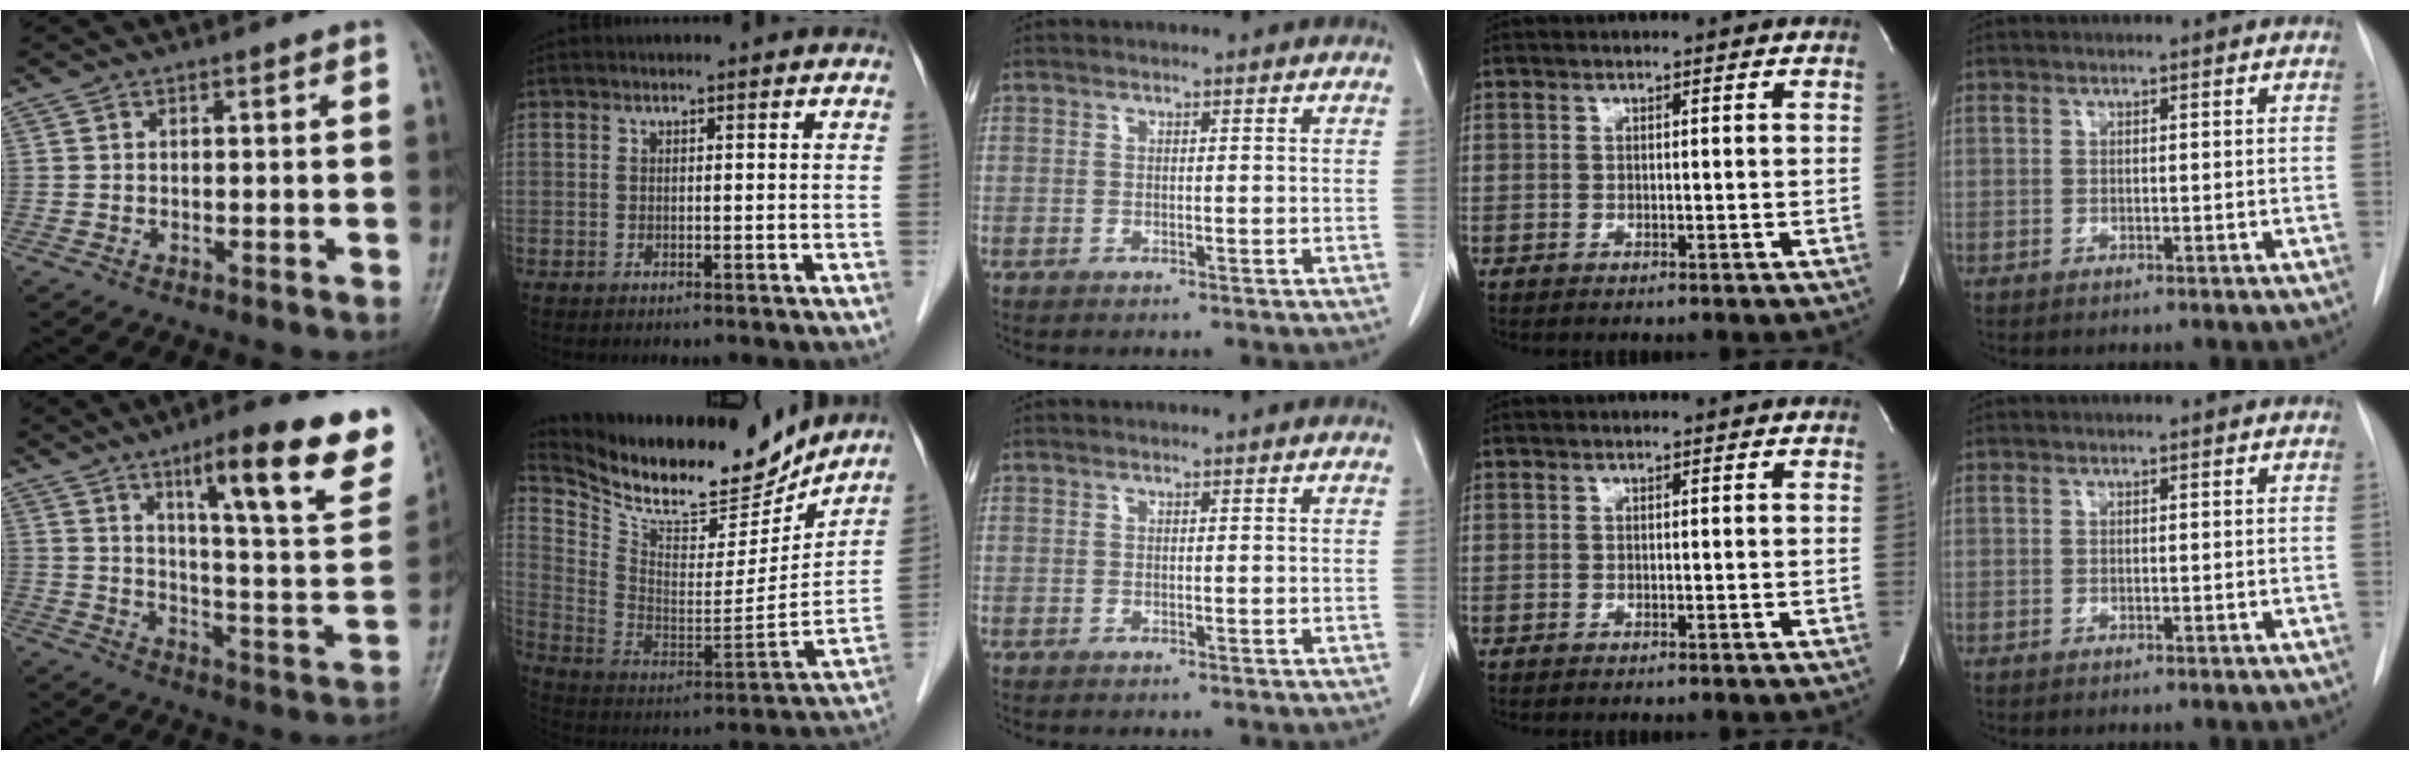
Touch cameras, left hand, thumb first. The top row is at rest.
{"thumb": {"total": 22.7, "force": [13.0, 4.5, 18.0], "torque": [-0.221, -0.051, 0.192]}, "index": {"total": 21.2, "force": [18.9, 5.6, 8.0], "torque": [-0.157, -0.021, 0.309]}}